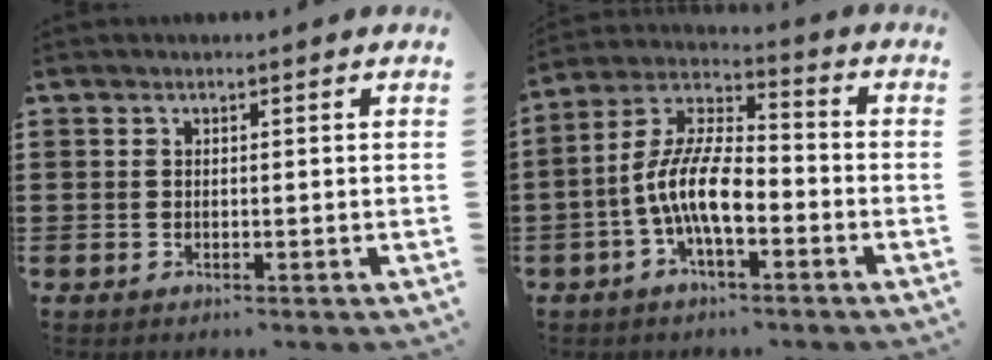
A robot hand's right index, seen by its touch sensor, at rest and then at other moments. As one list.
[{"total": 10.5, "force": [-3.5, 4.0, 9.1], "torque": [-0.207, -0.008, -0.070]}]